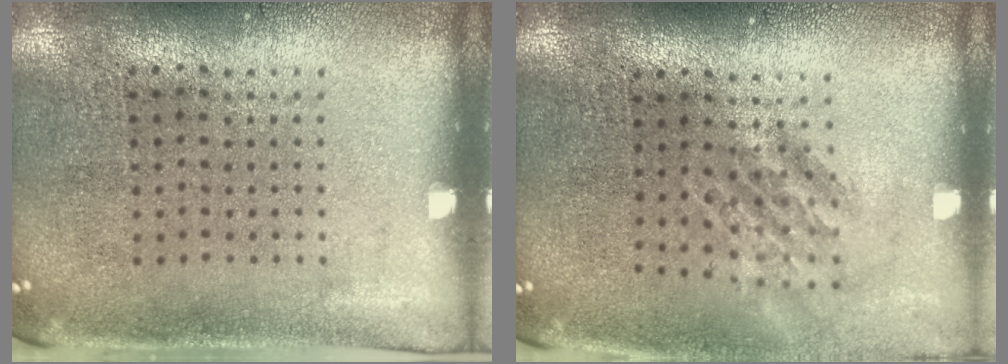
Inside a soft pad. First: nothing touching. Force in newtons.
{"total": 1.5, "press": 1.1, "slide": 1.1}